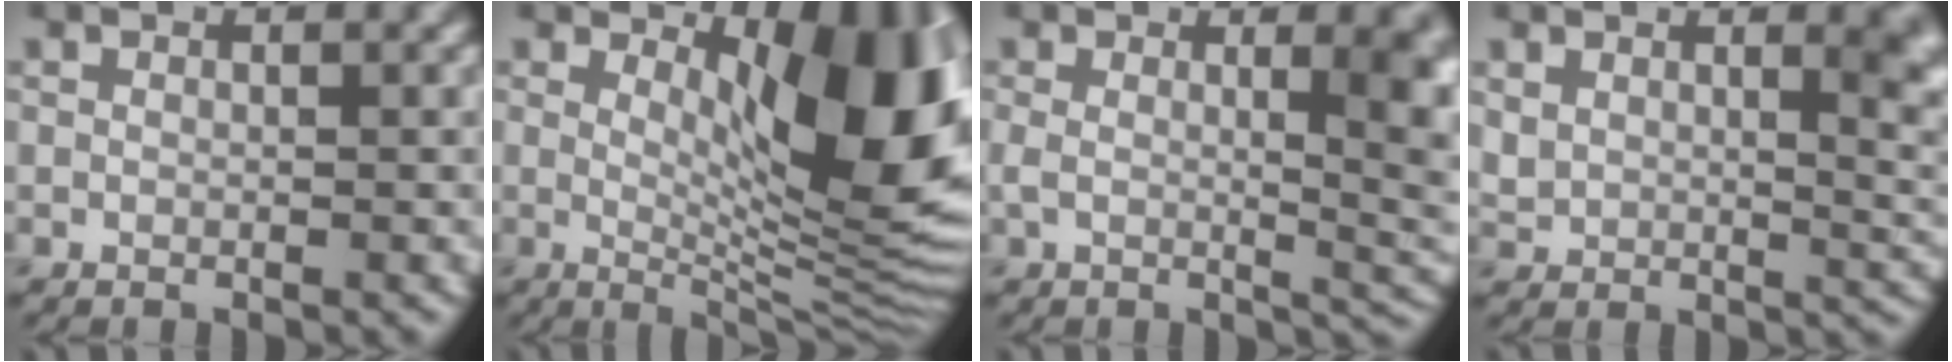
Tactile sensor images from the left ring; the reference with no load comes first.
{"total": 11.9, "force": [3.2, 4.8, 10.4], "torque": [-0.129, -0.003, 0.055]}
{"total": 7.9, "force": [1.2, 3.2, 7.1], "torque": [-0.078, -0.003, 0.020]}
{"total": 5.1, "force": [2.7, 2.4, 3.6], "torque": [-0.058, -0.010, 0.054]}